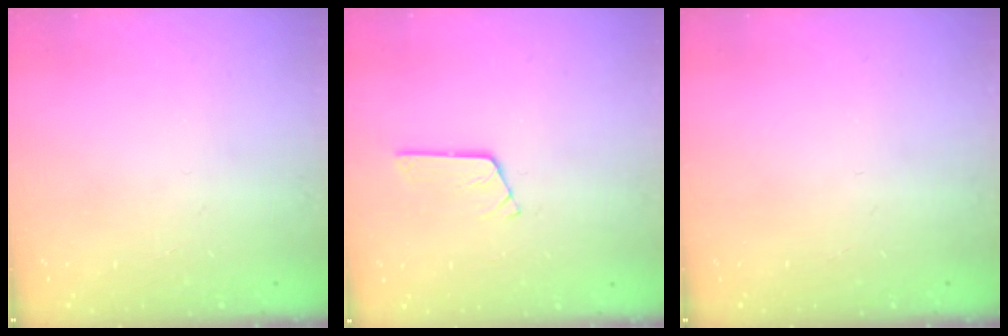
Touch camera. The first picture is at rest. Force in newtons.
{"total": 2.7, "press": 2.7, "slide": 0.3}
{"total": 0.0}